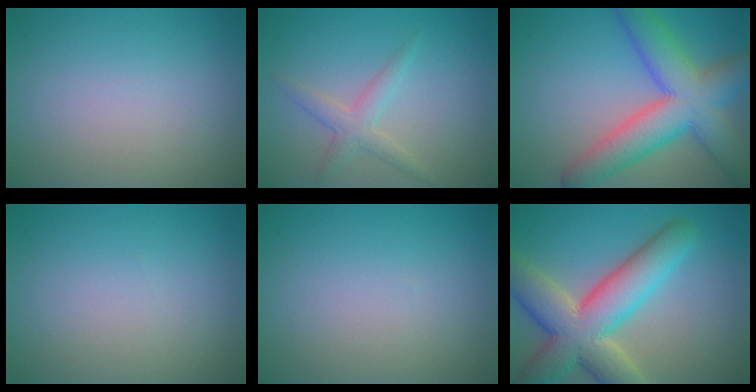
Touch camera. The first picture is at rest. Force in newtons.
{"total": 2.2, "press": 2.2, "slide": 0.1}
{"total": 9.2, "press": 9.2, "slide": 0.2}
{"total": 0.0}
{"total": 0.0}
{"total": 10.3, "press": 10.2, "slide": 1.0}